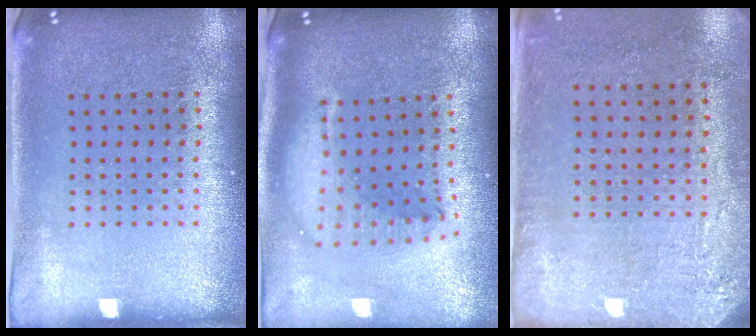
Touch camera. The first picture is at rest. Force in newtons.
{"total": 2.3, "press": 1.7, "slide": 1.5}
{"total": 2.8, "press": 2.3, "slide": 1.6}